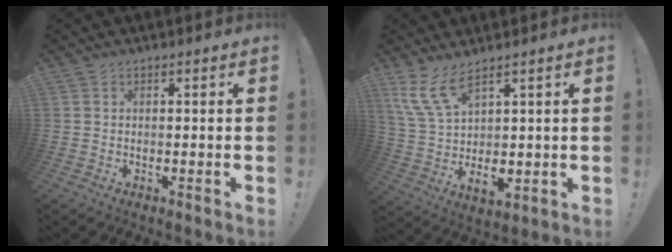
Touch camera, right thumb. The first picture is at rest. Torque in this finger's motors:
{"motor_torque": [1.40, 1.44, 0.43, 0.41, 0.07]}